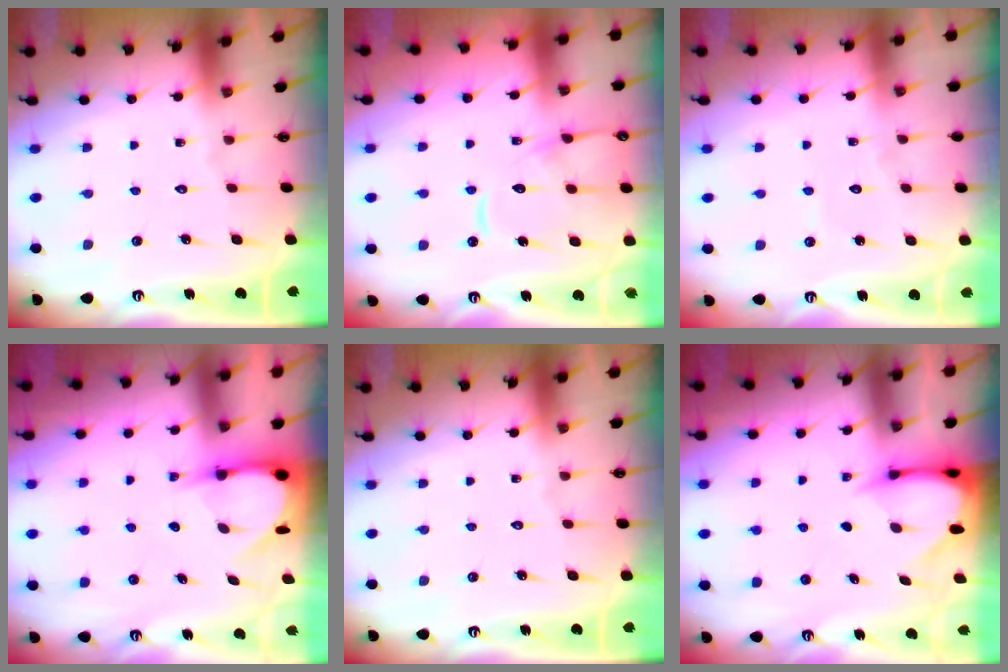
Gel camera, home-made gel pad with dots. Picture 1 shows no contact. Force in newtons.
{"total": 13.3, "press": 13.2, "slide": 1.3}
{"total": 4.0, "press": 4.0, "slide": 0.4}
{"total": 5.0, "press": 5.0, "slide": 0.6}
{"total": 0.0}
{"total": 3.5, "press": 3.5, "slide": 0.2}